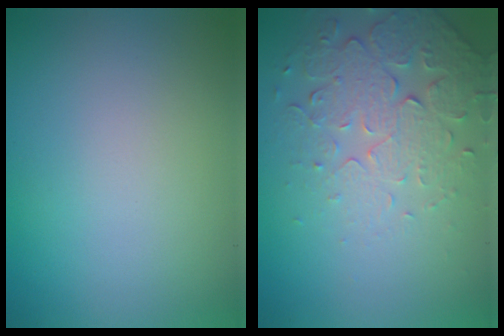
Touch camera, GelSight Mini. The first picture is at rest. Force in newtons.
{"total": 5.2, "press": 3.7, "slide": 3.6}